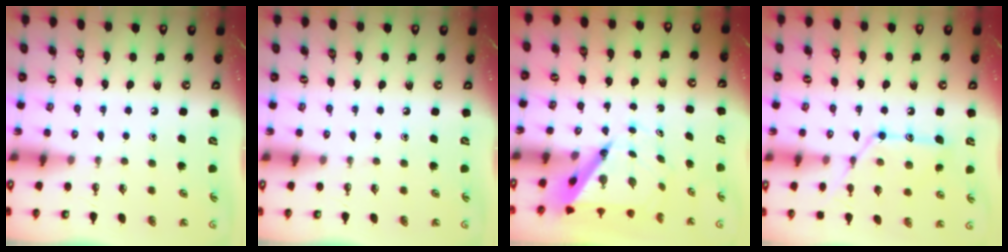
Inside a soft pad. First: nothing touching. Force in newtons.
{"total": 0.0}
{"total": 7.2, "press": 7.1, "slide": 0.7}
{"total": 12.5, "press": 12.5, "slide": 0.6}